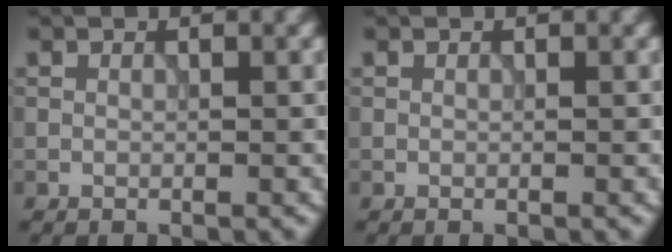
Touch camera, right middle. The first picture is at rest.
{"total": 0.0}